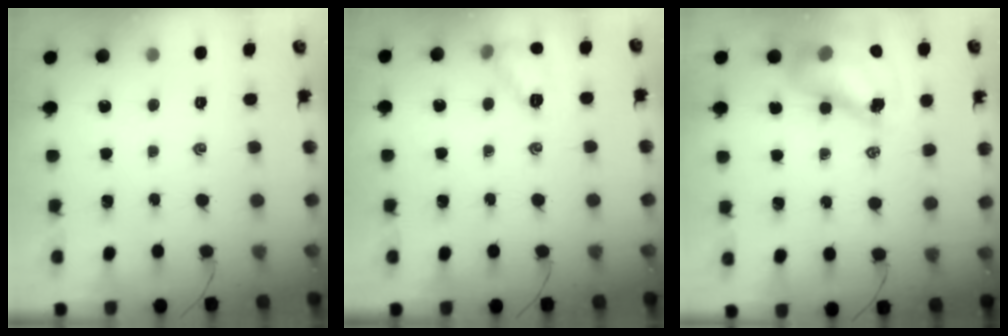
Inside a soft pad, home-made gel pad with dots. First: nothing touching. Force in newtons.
{"total": 8.7, "press": 8.7, "slide": 1.0}
{"total": 13.5, "press": 13.0, "slide": 3.7}